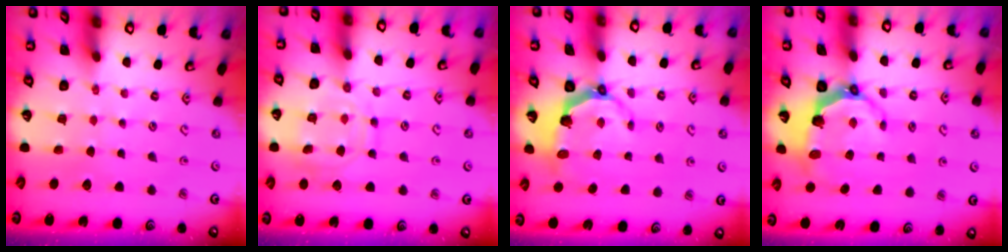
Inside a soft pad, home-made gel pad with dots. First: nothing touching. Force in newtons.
{"total": 12.0, "press": 11.9, "slide": 1.1}
{"total": 5.6, "press": 4.0, "slide": 4.0}
{"total": 6.5, "press": 5.0, "slide": 4.1}